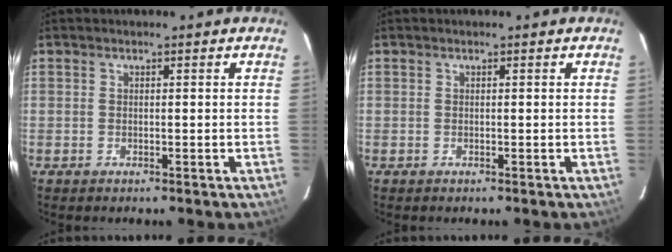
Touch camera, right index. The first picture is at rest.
{"total": 0.0}